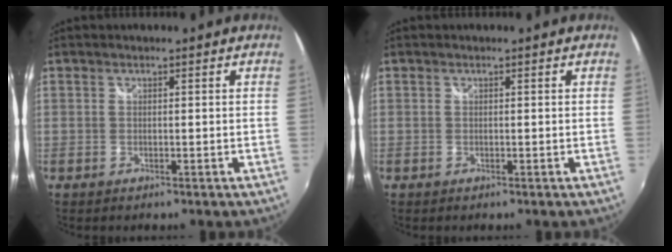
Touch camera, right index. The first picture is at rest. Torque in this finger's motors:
{"motor_torque": [-0.01, 0.01, 0.00, 0.00]}